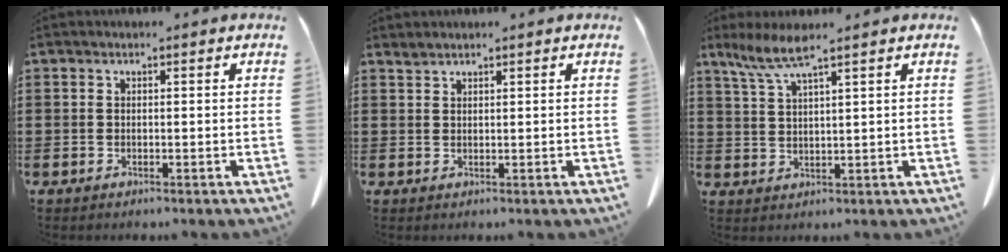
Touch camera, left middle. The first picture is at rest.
{"total": 1.1, "force": [1.0, 0.1, 0.1], "torque": [-0.006, -0.003, 0.021]}
{"total": 5.6, "force": [3.8, 0.5, 4.1], "torque": [-0.097, -0.011, 0.066]}